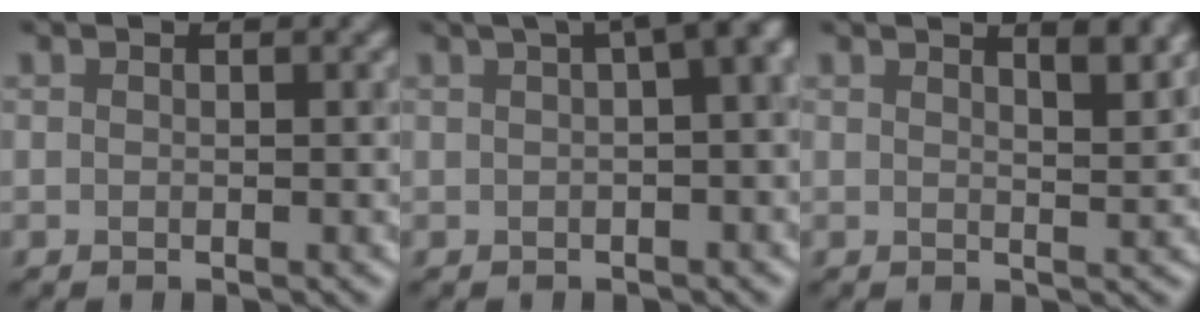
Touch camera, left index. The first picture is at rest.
{"total": 7.6, "force": [2.2, 2.9, 6.7], "torque": [-0.043, 0.035, 0.027]}
{"total": 4.3, "force": [2.6, 1.5, 3.1], "torque": [-0.016, 0.022, 0.016]}